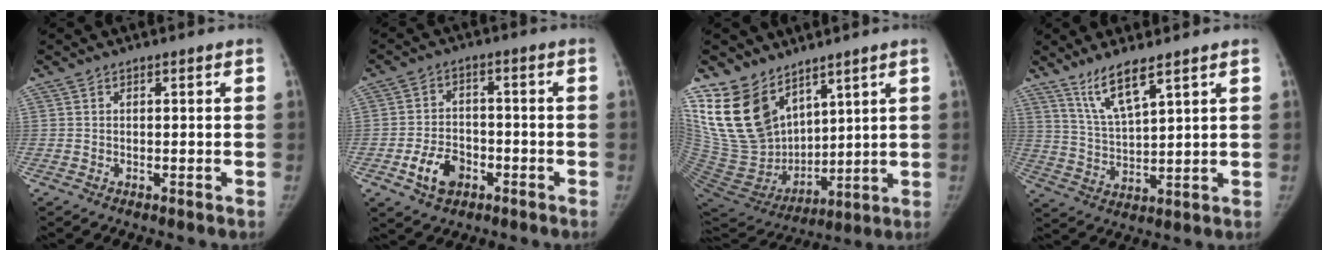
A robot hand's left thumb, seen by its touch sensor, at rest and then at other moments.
{"total": 7.7, "force": [-3.5, 5.3, 4.3], "torque": [-0.061, 0.021, -0.057]}
{"total": 18.7, "force": [11.5, 11.3, 9.4], "torque": [-0.155, -0.059, 0.242]}
{"total": 7.9, "force": [5.5, 1.3, 5.5], "torque": [-0.106, -0.035, 0.117]}